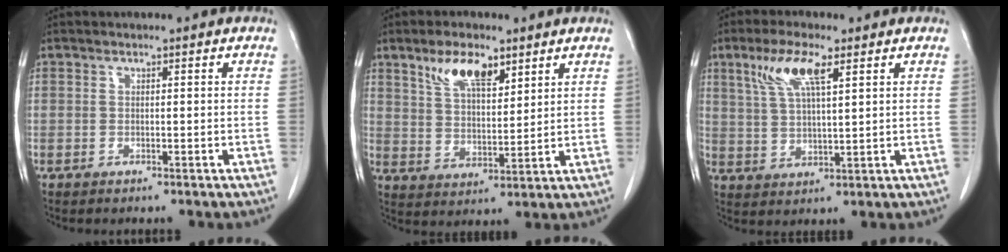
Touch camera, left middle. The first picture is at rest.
{"total": 7.9, "force": [5.0, 2.9, 5.4], "torque": [-0.103, 0.005, 0.097]}
{"total": 7.8, "force": [4.1, 1.4, 6.5], "torque": [-0.138, 0.008, 0.082]}